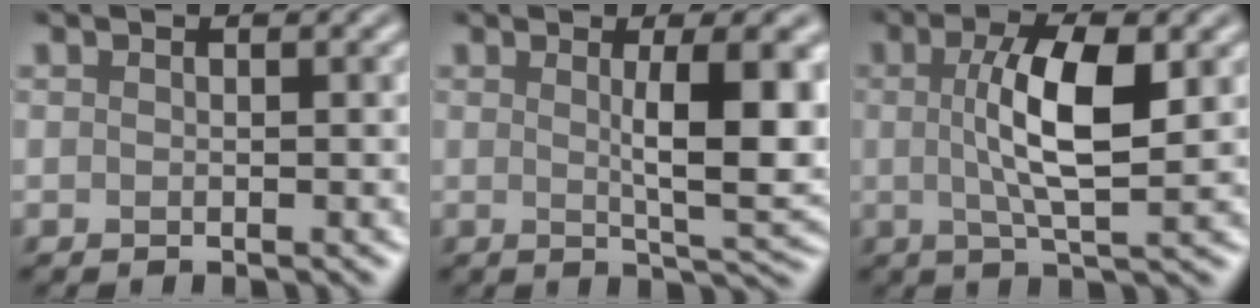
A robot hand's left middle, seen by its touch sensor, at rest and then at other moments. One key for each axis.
{"total": 7.4, "fx": 1.1, "fy": 1.8, "fz": 7.1, "tx": -0.092, "ty": -0.003, "tz": 0.020}
{"total": 6.4, "fx": 0.8, "fy": 1.8, "fz": 6.1, "tx": -0.114, "ty": 0.006, "tz": 0.013}